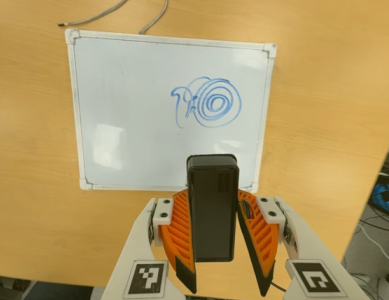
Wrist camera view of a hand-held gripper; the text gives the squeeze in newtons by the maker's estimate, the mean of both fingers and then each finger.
{"total": 4.8, "left": 4.5, "right": 5.2}